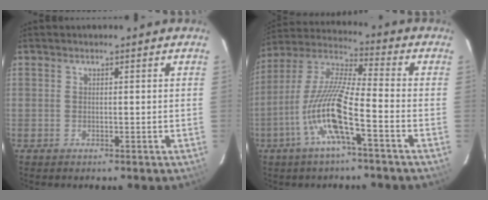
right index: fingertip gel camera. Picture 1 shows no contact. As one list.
[{"total": 13.4, "force": [-5.6, 1.4, 12.1], "torque": [-0.244, -0.003, -0.115]}]